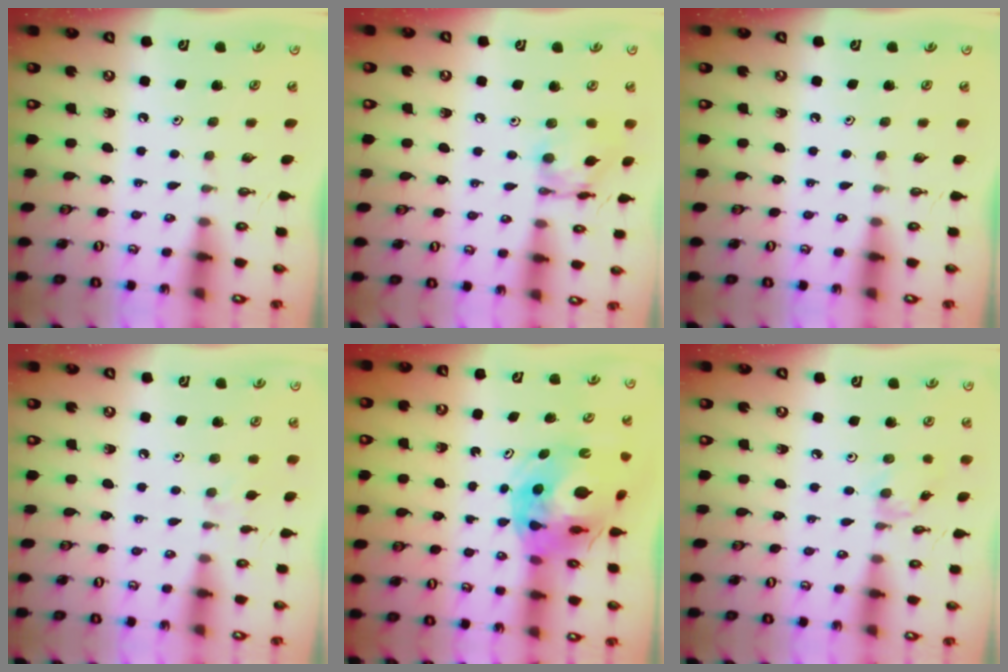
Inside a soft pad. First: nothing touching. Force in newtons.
{"total": 12.0, "press": 12.0, "slide": 0.9}
{"total": 0.0}
{"total": 2.7, "press": 2.7, "slide": 0.4}
{"total": 15.3, "press": 15.2, "slide": 2.0}
{"total": 2.6, "press": 2.5, "slide": 0.5}